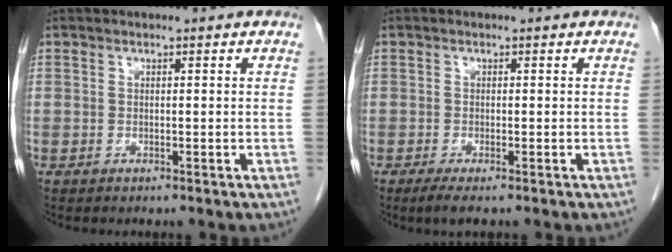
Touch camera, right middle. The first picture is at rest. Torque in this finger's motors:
{"motor_torque": [0.42, -0.22, 0.00, 0.00]}